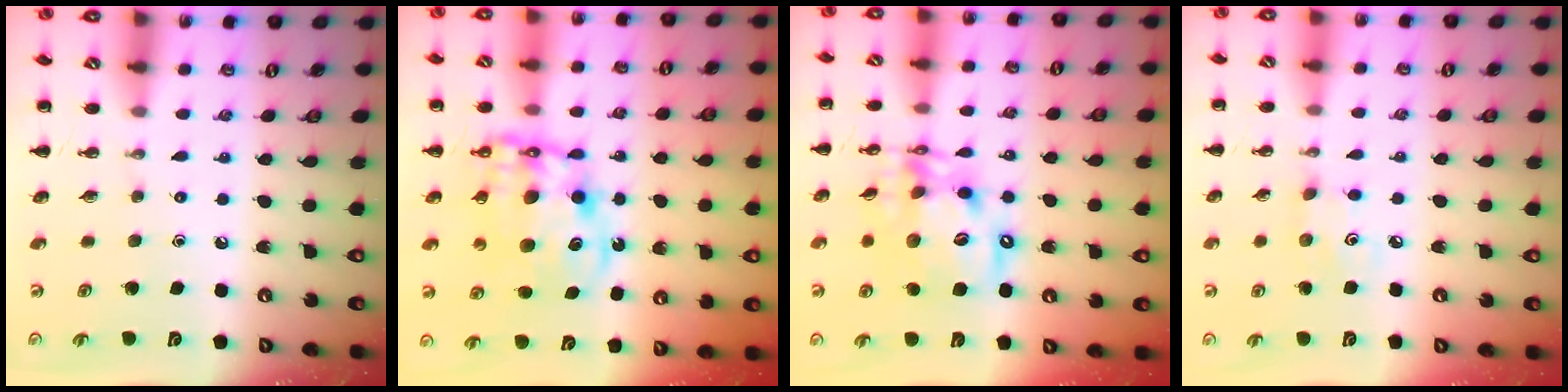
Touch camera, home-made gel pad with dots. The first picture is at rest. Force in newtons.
{"total": 12.6, "press": 12.2, "slide": 3.1}
{"total": 15.3, "press": 14.8, "slide": 3.7}
{"total": 3.4, "press": 3.3, "slide": 0.9}